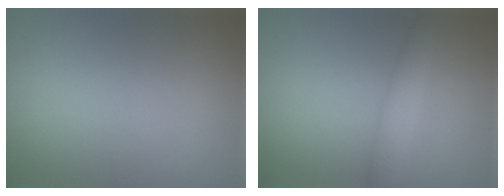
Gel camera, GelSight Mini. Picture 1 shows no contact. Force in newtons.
{"total": 2.3, "press": 2.3, "slide": 0.0}